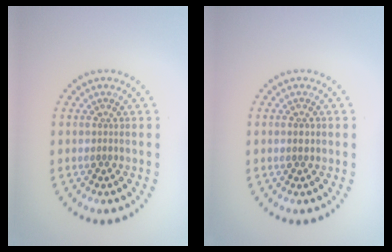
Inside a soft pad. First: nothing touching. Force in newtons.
{"total": 1.2, "press": 1.2, "slide": 0.2}